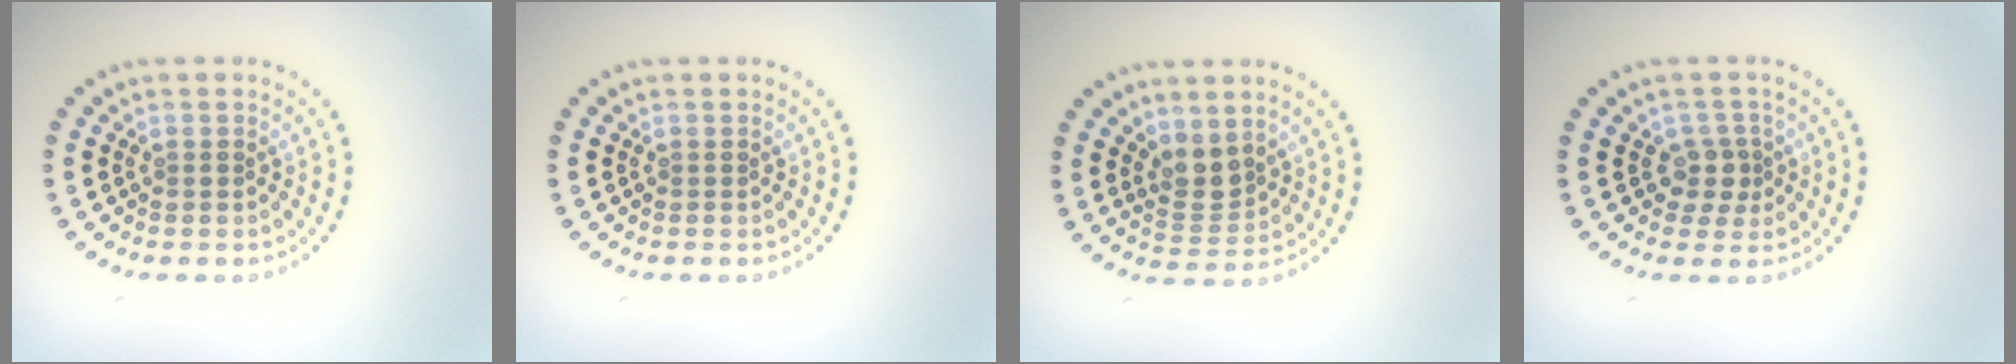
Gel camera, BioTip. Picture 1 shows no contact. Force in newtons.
{"total": 0.0}
{"total": 2.6, "press": 2.1, "slide": 1.4}
{"total": 2.1, "press": 1.6, "slide": 1.3}